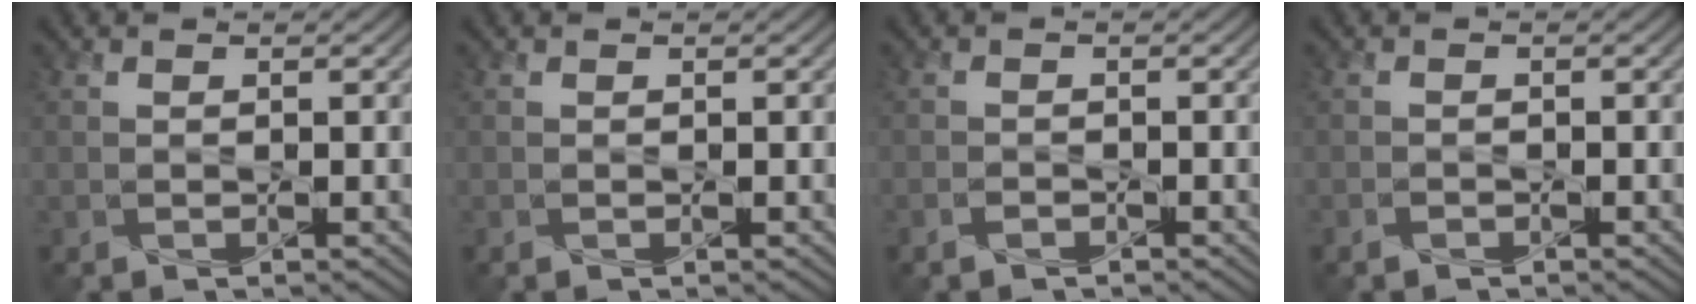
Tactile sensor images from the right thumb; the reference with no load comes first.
{"total": 0.0}
{"total": 1.2, "force": [-1.0, 0.5, 0.5], "torque": [-0.011, -0.002, -0.020]}
{"total": 0.9, "force": [-0.7, 0.4, 0.2], "torque": [-0.004, -0.002, -0.015]}